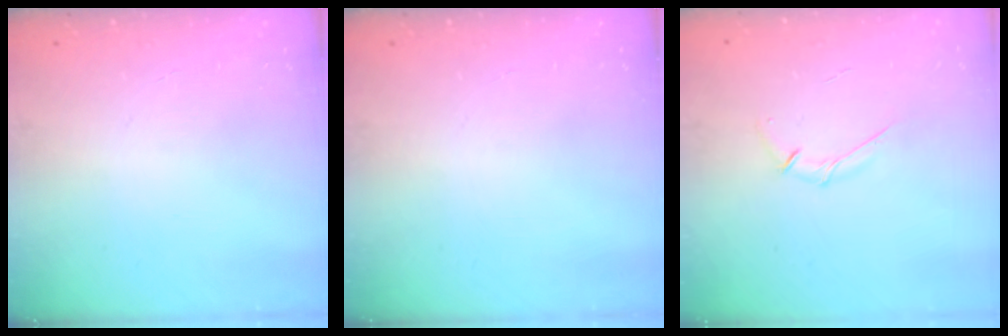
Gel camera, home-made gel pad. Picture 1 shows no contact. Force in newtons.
{"total": 0.0}
{"total": 5.4, "press": 5.3, "slide": 1.0}